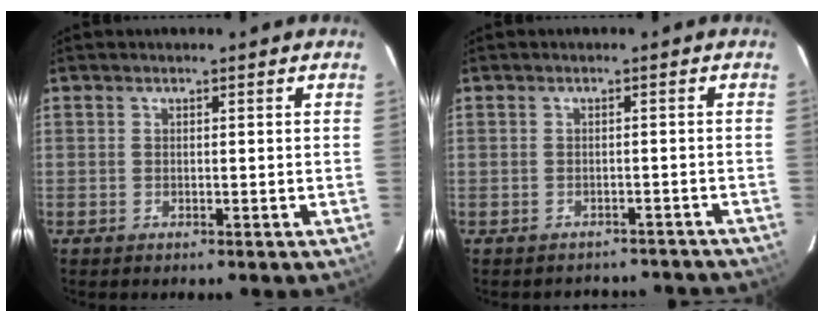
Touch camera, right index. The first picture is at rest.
{"total": 8.9, "force": [-7.9, 3.7, 1.8], "torque": [-0.031, 0.017, -0.085]}